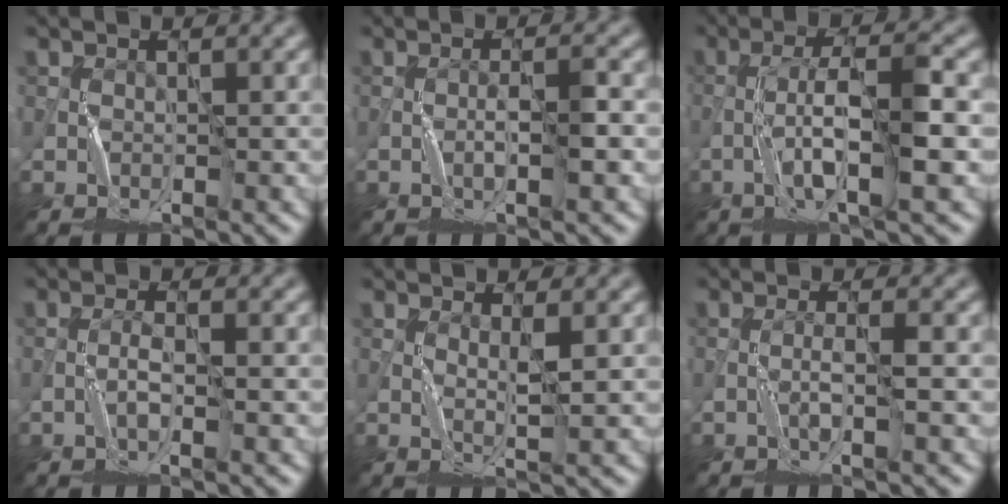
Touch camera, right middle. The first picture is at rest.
{"total": 1.6, "force": [-0.5, -0.5, 1.4], "torque": [-0.029, 0.003, -0.011]}
{"total": 5.5, "force": [-1.6, 0.5, 5.2], "torque": [-0.101, 0.013, -0.031]}
{"total": 0.9, "force": [-0.5, -0.6, 0.4], "torque": [-0.014, 0.004, -0.013]}
{"total": 1.2, "force": [0.7, -0.8, 0.5], "torque": [-0.016, -0.002, 0.015]}
{"total": 1.1, "force": [-0.5, -0.9, 0.4], "torque": [-0.014, 0.005, -0.013]}